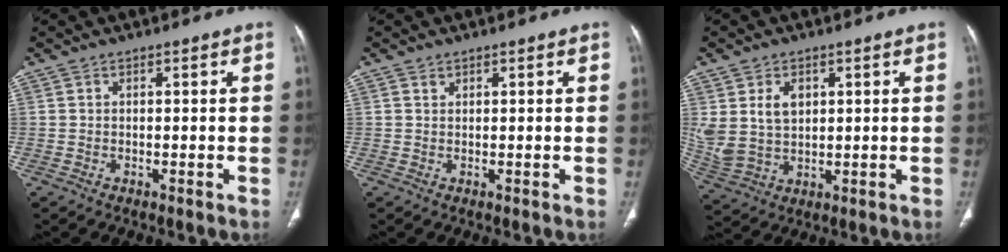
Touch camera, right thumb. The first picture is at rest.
{"total": 0.6, "force": [0.5, 0.4, 0.2], "torque": [-0.002, -0.002, 0.008]}
{"total": 8.5, "force": [2.4, 5.9, 5.6], "torque": [-0.103, -0.006, 0.062]}